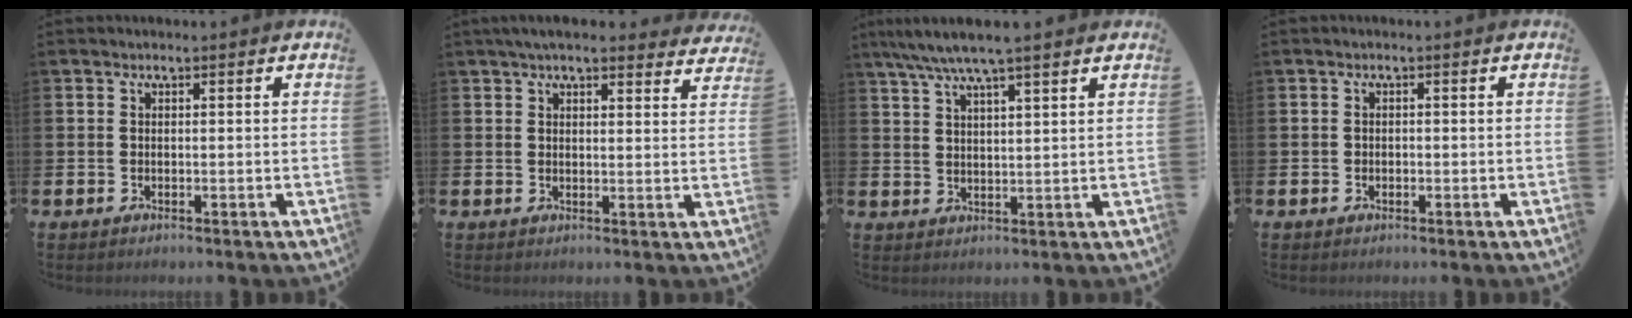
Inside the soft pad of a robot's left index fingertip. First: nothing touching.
{"total": 4.4, "force": [4.1, 0.8, 1.5], "torque": [-0.034, -0.011, 0.074]}
{"total": 5.8, "force": [5.1, 0.1, 2.8], "torque": [-0.071, -0.015, 0.091]}
{"total": 0.7, "force": [-0.3, 0.6, 0.2], "torque": [-0.013, 0.008, -0.005]}